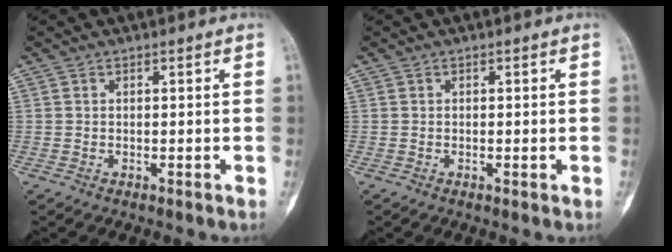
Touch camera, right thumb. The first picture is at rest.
{"total": 0.7, "force": [-0.2, 0.2, 0.6], "torque": [-0.005, -0.001, -0.003]}